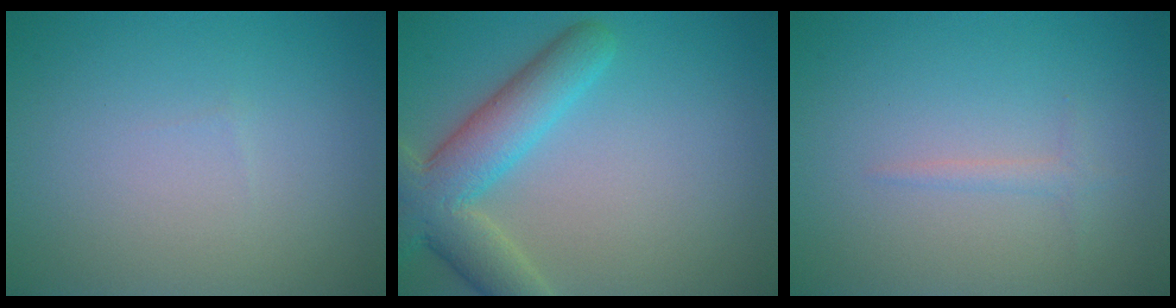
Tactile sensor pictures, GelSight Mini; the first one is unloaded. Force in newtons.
{"total": 6.6, "press": 6.5, "slide": 0.4}
{"total": 0.8, "press": 0.8, "slide": 0.1}